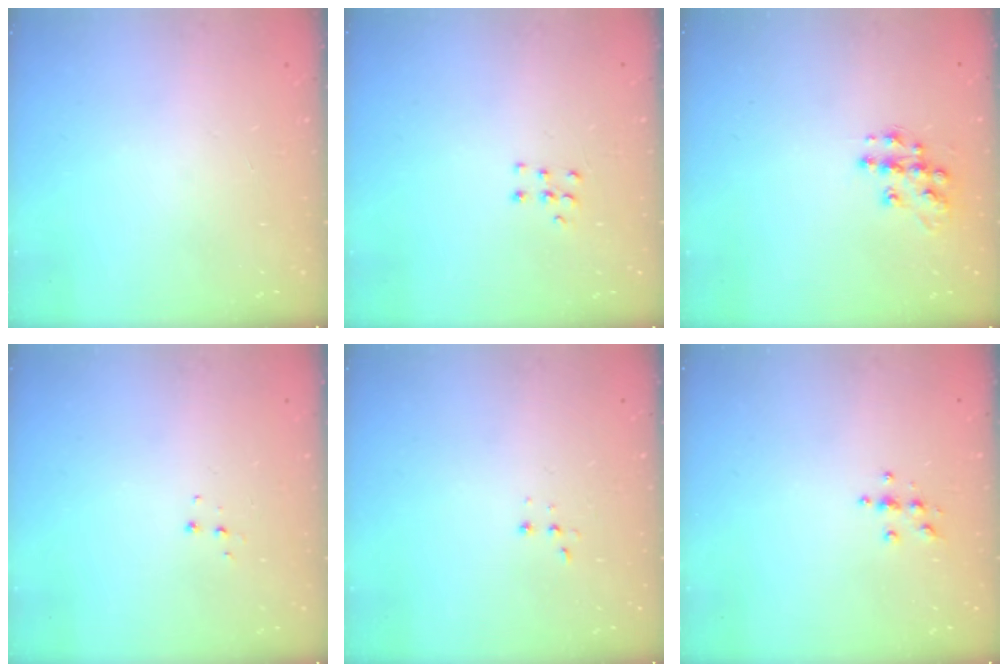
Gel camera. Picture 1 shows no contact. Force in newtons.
{"total": 4.6, "press": 4.5, "slide": 0.5}
{"total": 11.4, "press": 11.4, "slide": 0.8}
{"total": 3.7, "press": 3.7, "slide": 0.4}
{"total": 2.7, "press": 2.7, "slide": 0.5}
{"total": 3.9, "press": 3.8, "slide": 0.4}